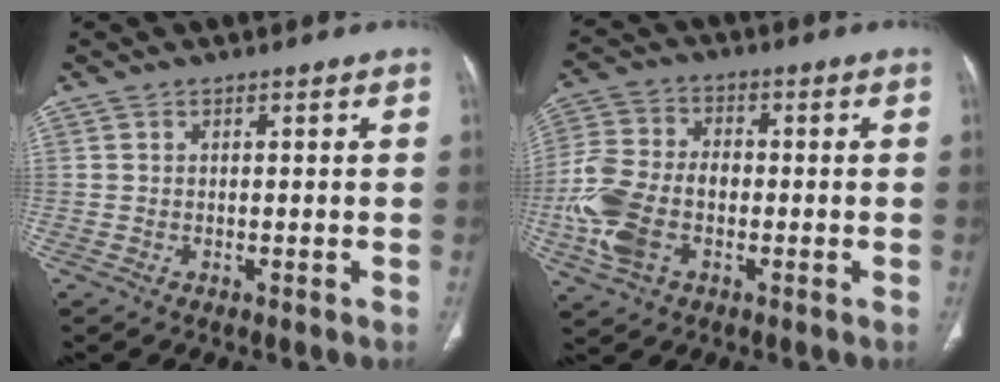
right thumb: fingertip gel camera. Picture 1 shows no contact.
{"total": 13.6, "force": [-3.1, 8.9, 9.8], "torque": [-0.216, 0.021, -0.062]}